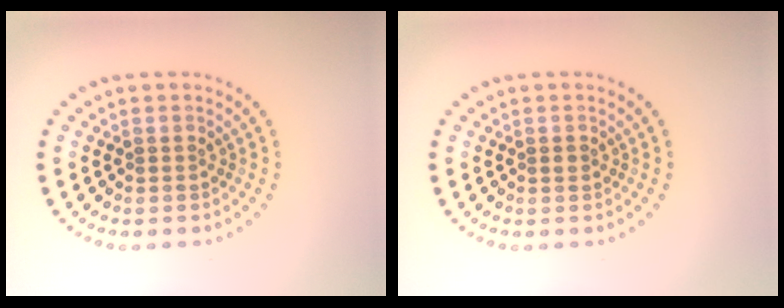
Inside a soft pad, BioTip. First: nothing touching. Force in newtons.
{"total": 0.6, "press": 0.6, "slide": 0.1}